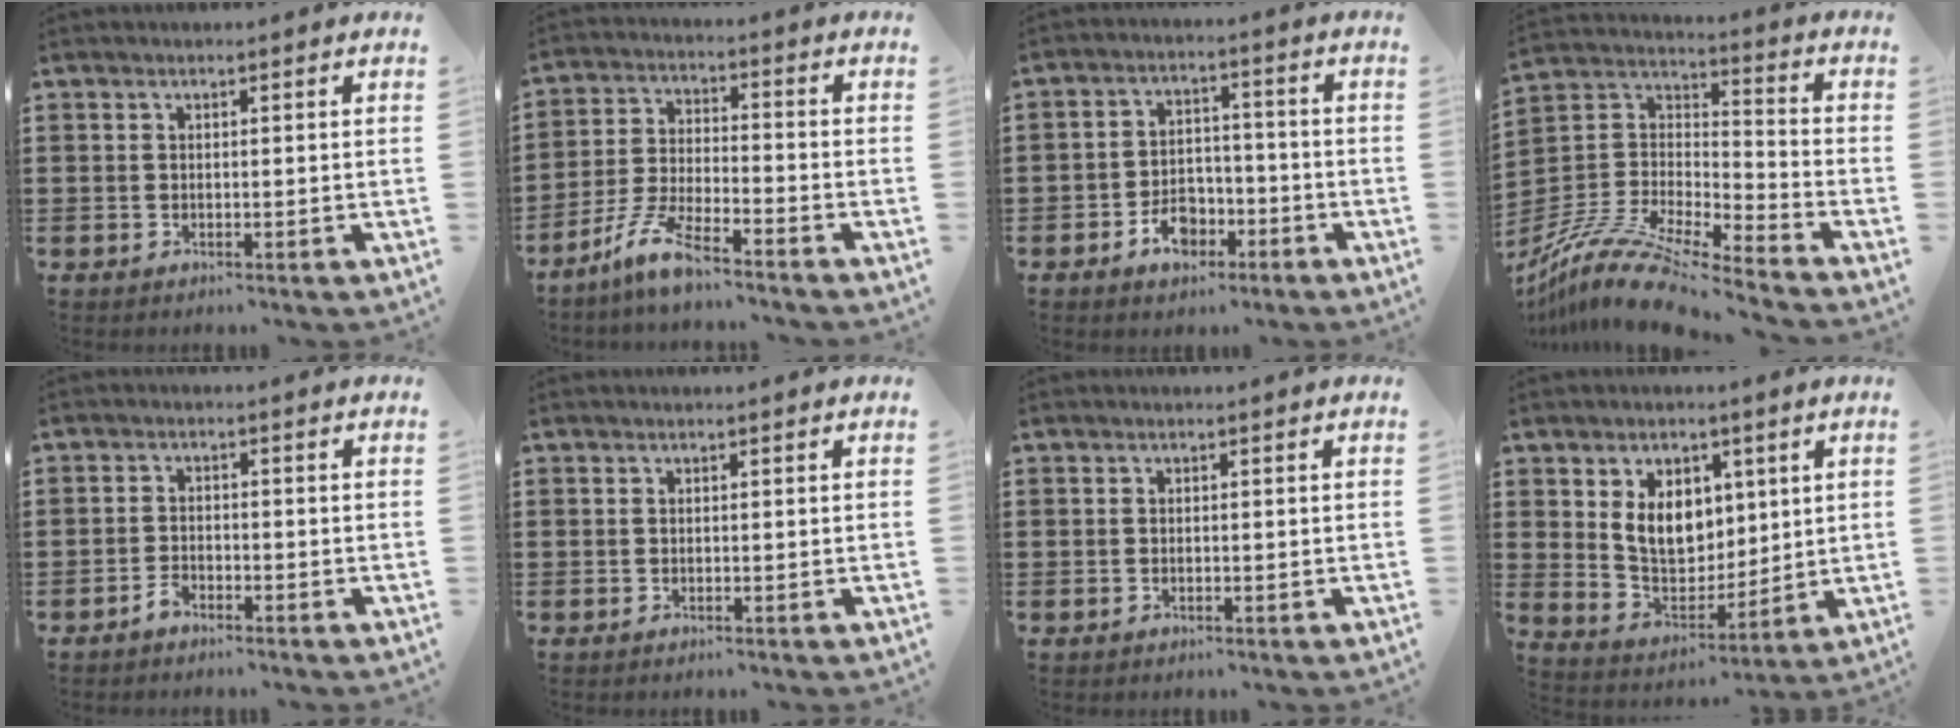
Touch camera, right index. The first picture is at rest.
{"total": 7.4, "force": [-6.2, 0.5, 4.1], "torque": [-0.106, -0.013, -0.125]}
{"total": 5.5, "force": [-3.1, 3.7, 2.7], "torque": [-0.043, 0.010, -0.059]}
{"total": 12.2, "force": [-10.8, 1.9, 5.4], "torque": [-0.115, 0.018, -0.217]}
{"total": 1.9, "force": [-1.6, 0.8, 0.7], "torque": [-0.018, 0.001, -0.033]}
{"total": 0.0}
{"total": 0.0}
{"total": 8.3, "force": [2.4, 6.2, 5.1], "torque": [-0.109, 0.008, 0.044]}